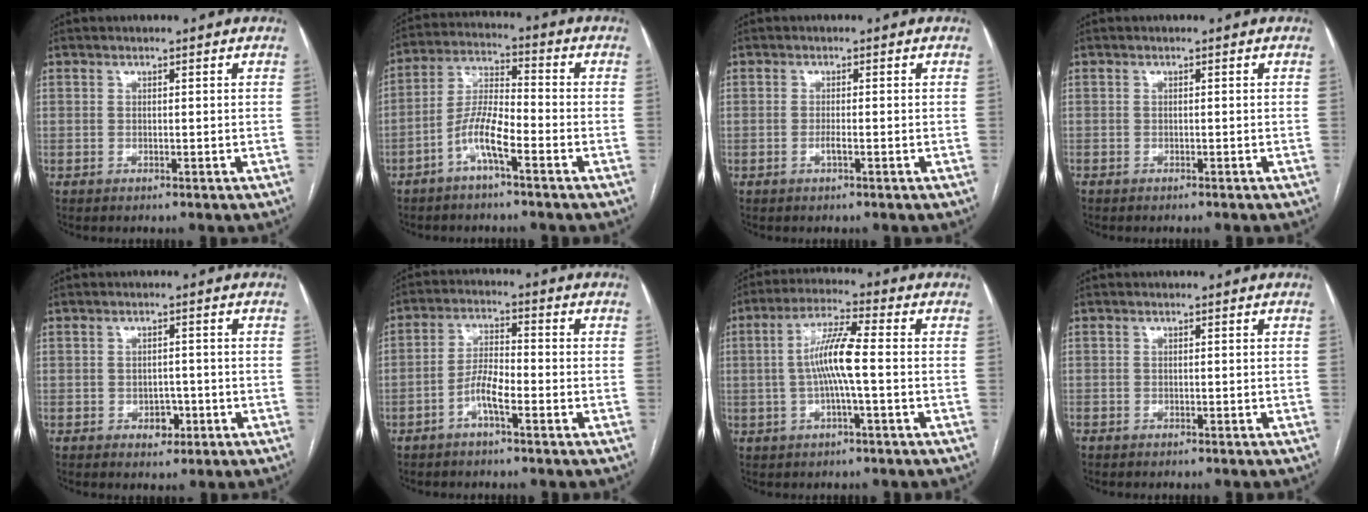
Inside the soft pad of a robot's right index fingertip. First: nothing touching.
{"total": 7.9, "force": [-4.0, 1.5, 6.6], "torque": [-0.141, 0.014, -0.078]}
{"total": 1.3, "force": [-0.6, 0.1, 1.1], "torque": [-0.023, 0.001, -0.012]}
{"total": 1.2, "force": [-1.1, 0.4, 0.1], "torque": [-0.004, 0.001, -0.019]}
{"total": 2.9, "force": [-1.3, 2.0, 1.7], "torque": [-0.016, 0.005, -0.011]}
{"total": 5.4, "force": [-2.8, 1.2, 4.5], "torque": [-0.094, 0.013, -0.052]}
{"total": 8.0, "force": [-0.7, 0.4, 8.0], "torque": [-0.157, 0.014, -0.017]}
{"total": 1.7, "force": [-1.5, 0.7, 0.3], "torque": [-0.009, 0.000, -0.024]}